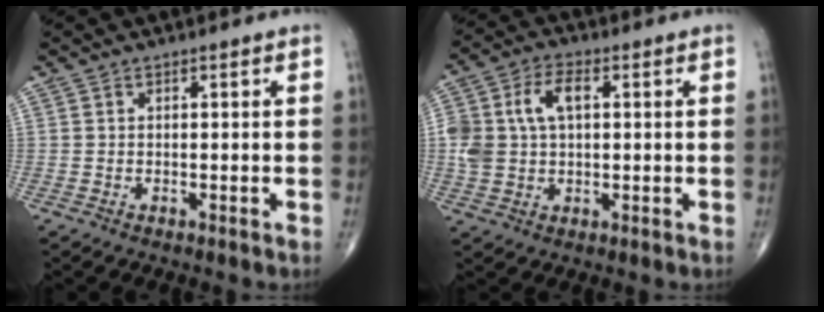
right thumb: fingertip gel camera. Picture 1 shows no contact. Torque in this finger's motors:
{"motor_torque": [1.10, 1.32, 0.74, -0.07, 0.09]}